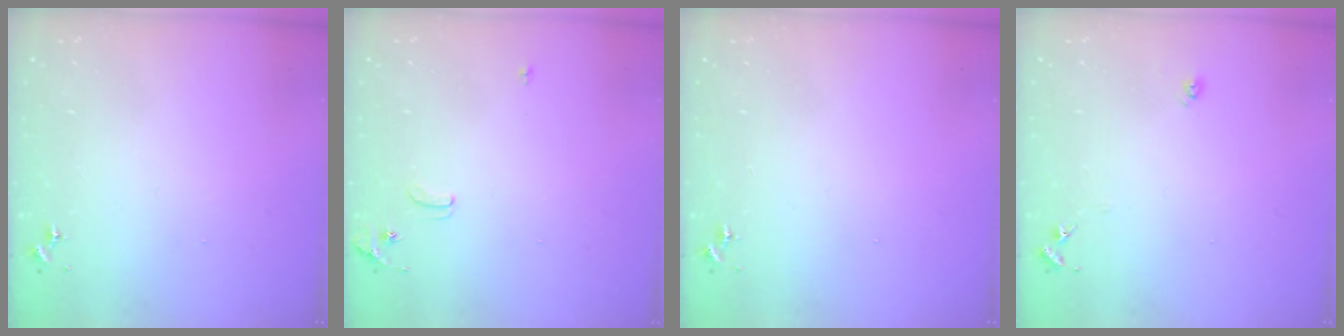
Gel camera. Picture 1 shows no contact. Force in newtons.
{"total": 6.1, "press": 6.0, "slide": 0.9}
{"total": 0.0}
{"total": 5.9, "press": 5.9, "slide": 0.5}